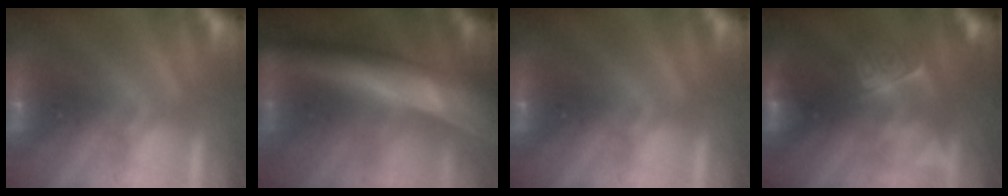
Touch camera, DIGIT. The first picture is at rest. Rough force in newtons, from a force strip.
{"total": 8.8}
{"total": 0.0}
{"total": 2.5}